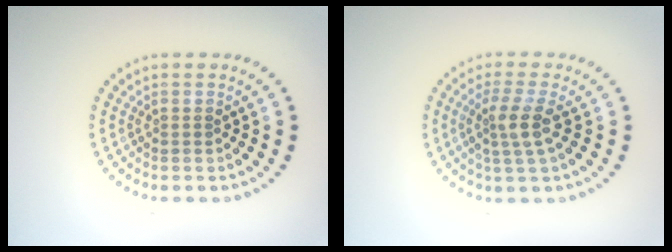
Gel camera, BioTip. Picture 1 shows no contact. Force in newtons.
{"total": 2.6, "press": 2.1, "slide": 1.5}